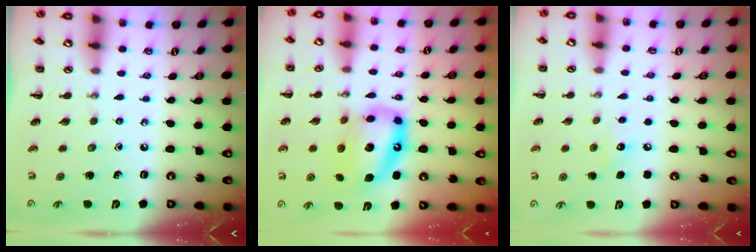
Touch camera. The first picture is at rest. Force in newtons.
{"total": 14.5, "press": 14.0, "slide": 3.9}
{"total": 5.5, "press": 5.3, "slide": 1.4}